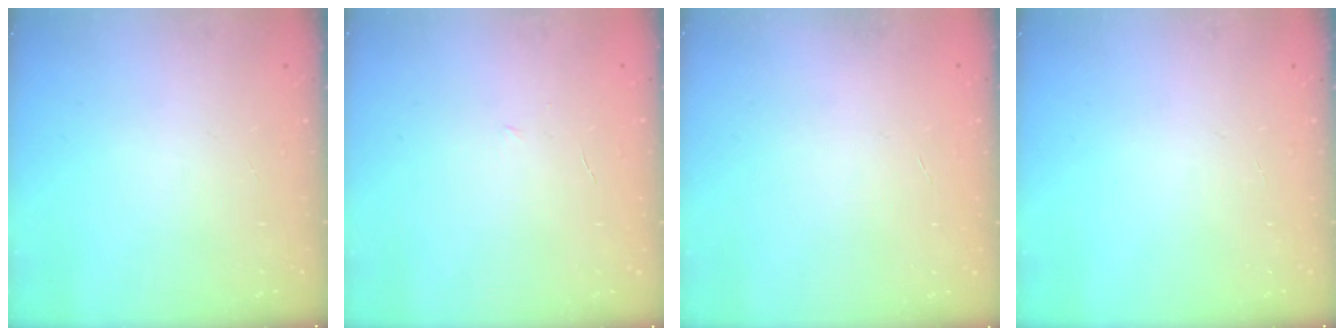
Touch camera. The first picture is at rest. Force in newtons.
{"total": 3.6, "press": 3.5, "slide": 1.0}
{"total": 0.0}
{"total": 0.0}